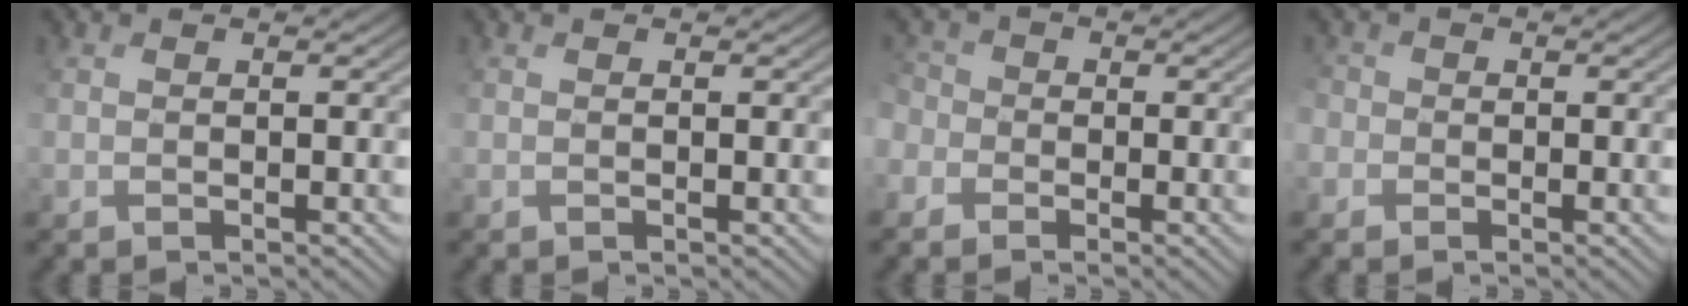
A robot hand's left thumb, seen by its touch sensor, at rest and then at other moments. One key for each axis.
{"total": 0.0}
{"total": 3.2, "fx": -1.8, "fy": 2.7, "fz": 0.5, "tx": -0.024, "ty": 0.000, "tz": -0.044}
{"total": 1.8, "fx": -1.0, "fy": 1.4, "fz": -0.4, "tx": 0.008, "ty": -0.003, "tz": -0.026}